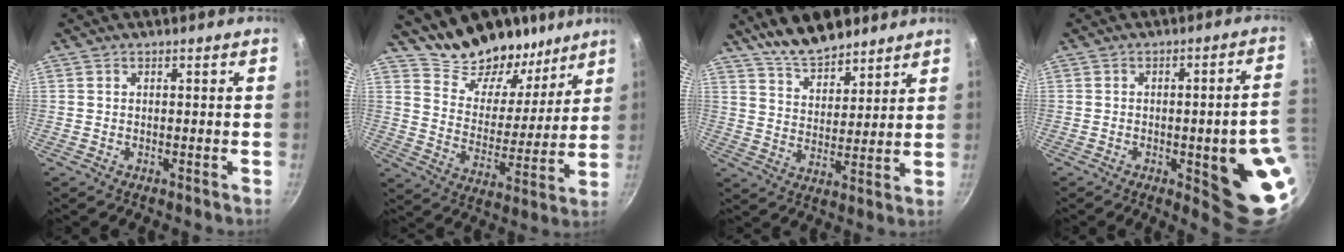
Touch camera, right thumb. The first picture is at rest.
{"total": 16.9, "force": [13.4, 8.1, 6.3], "torque": [-0.051, -0.104, 0.220]}
{"total": 12.0, "force": [9.9, 4.6, 5.0], "torque": [-0.055, -0.052, 0.171]}
{"total": 15.8, "force": [-3.4, 4.2, 14.8], "torque": [-0.134, 0.017, -0.041]}